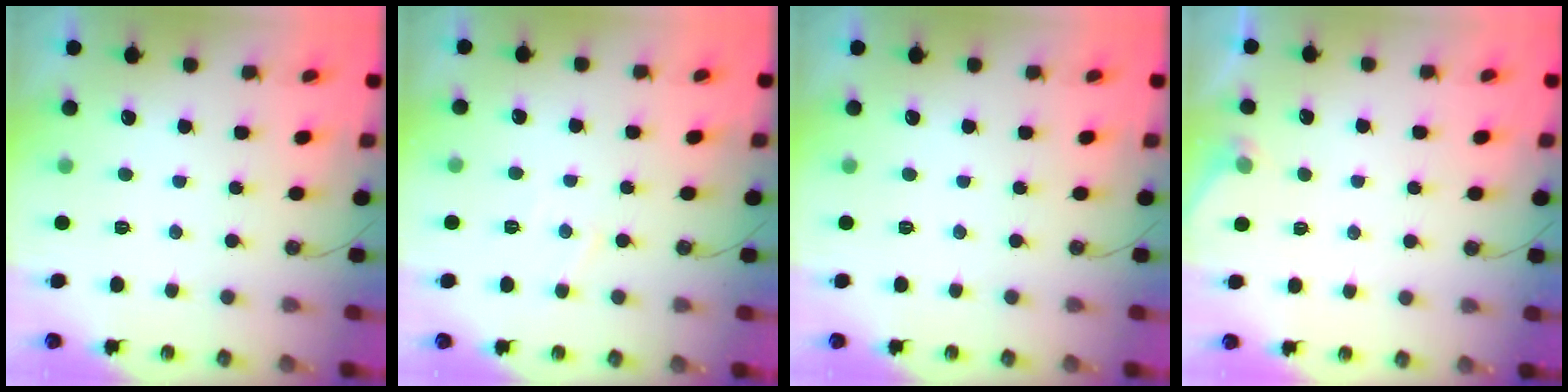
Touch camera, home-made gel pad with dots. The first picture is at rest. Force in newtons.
{"total": 4.9, "press": 4.8, "slide": 0.7}
{"total": 0.0}
{"total": 2.7, "press": 2.7, "slide": 0.4}